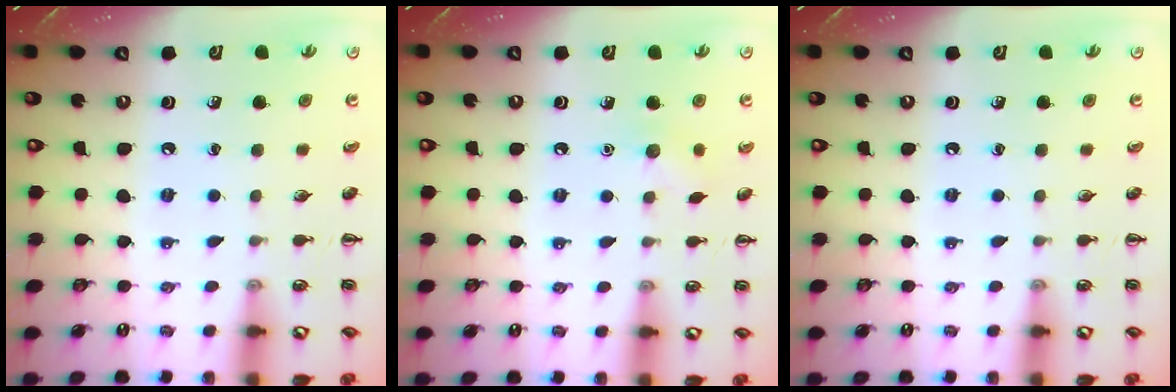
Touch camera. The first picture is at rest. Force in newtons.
{"total": 7.1, "press": 6.9, "slide": 1.5}
{"total": 0.0}